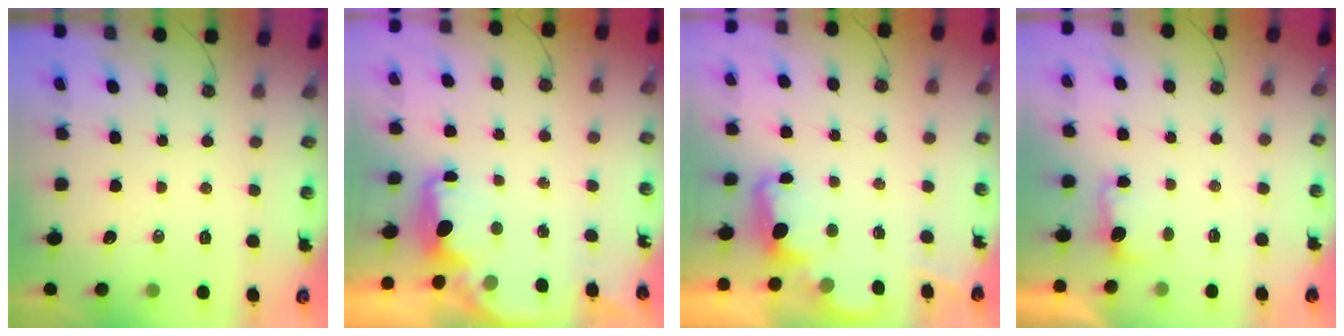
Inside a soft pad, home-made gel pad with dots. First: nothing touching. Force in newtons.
{"total": 2.5, "press": 2.3, "slide": 0.8}
{"total": 2.3, "press": 2.3, "slide": 0.5}
{"total": 2.7, "press": 2.5, "slide": 0.9}